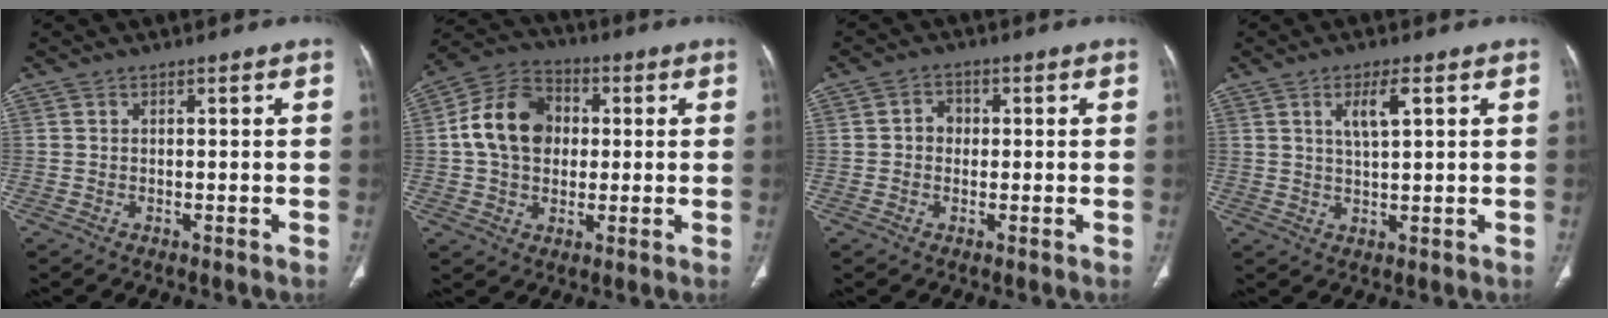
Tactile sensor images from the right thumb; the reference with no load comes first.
{"total": 13.6, "force": [1.2, 10.5, 8.6], "torque": [-0.133, 0.022, 0.014]}
{"total": 3.2, "force": [0.0, 2.8, 1.4], "torque": [-0.007, 0.011, -0.006]}
{"total": 4.9, "force": [2.0, 1.4, 4.2], "torque": [-0.078, -0.007, 0.040]}